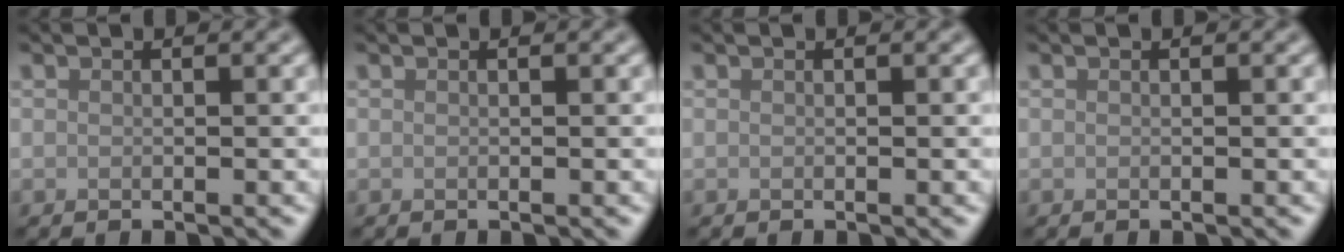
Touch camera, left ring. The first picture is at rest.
{"total": 0.0}
{"total": 0.0}
{"total": 0.0}